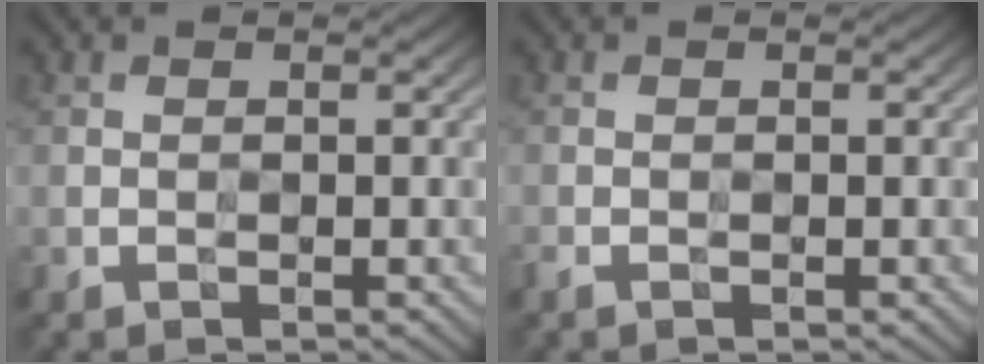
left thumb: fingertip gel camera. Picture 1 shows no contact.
{"total": 0.6, "force": [-0.6, 0.1, 0.2], "torque": [-0.006, -0.001, -0.014]}